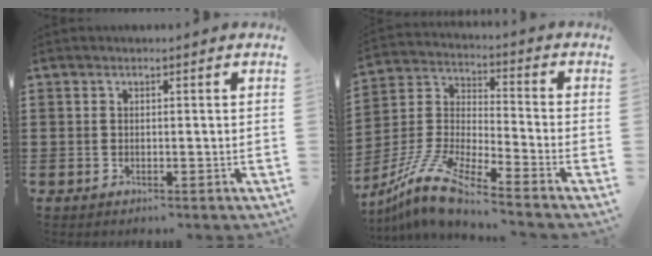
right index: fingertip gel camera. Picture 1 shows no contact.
{"total": 10.2, "force": [-8.6, 0.6, 5.4], "torque": [-0.136, -0.004, -0.178]}